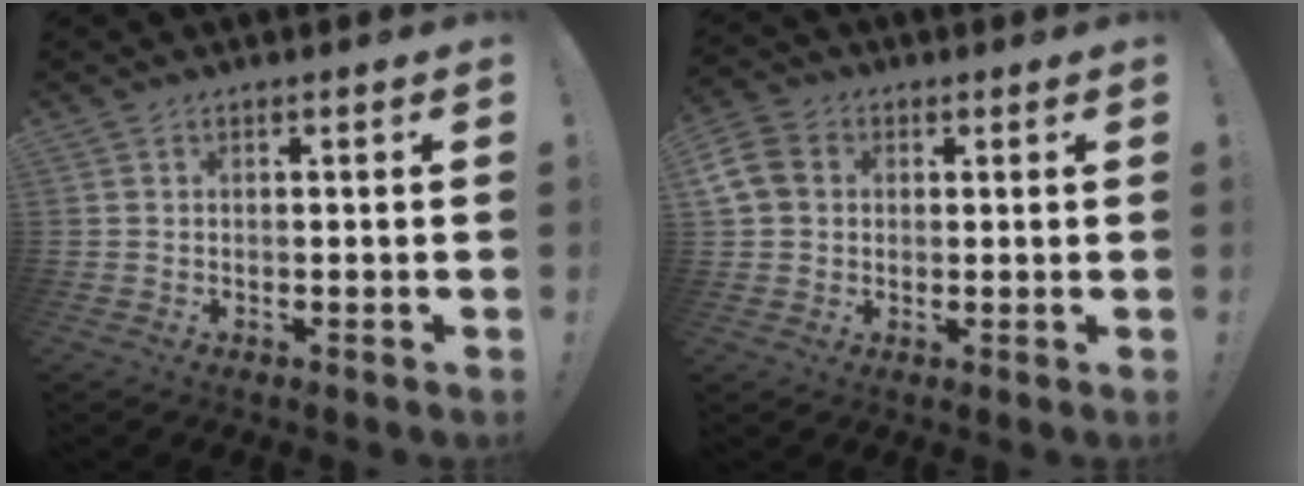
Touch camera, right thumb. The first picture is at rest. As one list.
[{"total": 8.5, "force": [1.9, 7.2, 4.1], "torque": [-0.081, 0.002, 0.039]}]